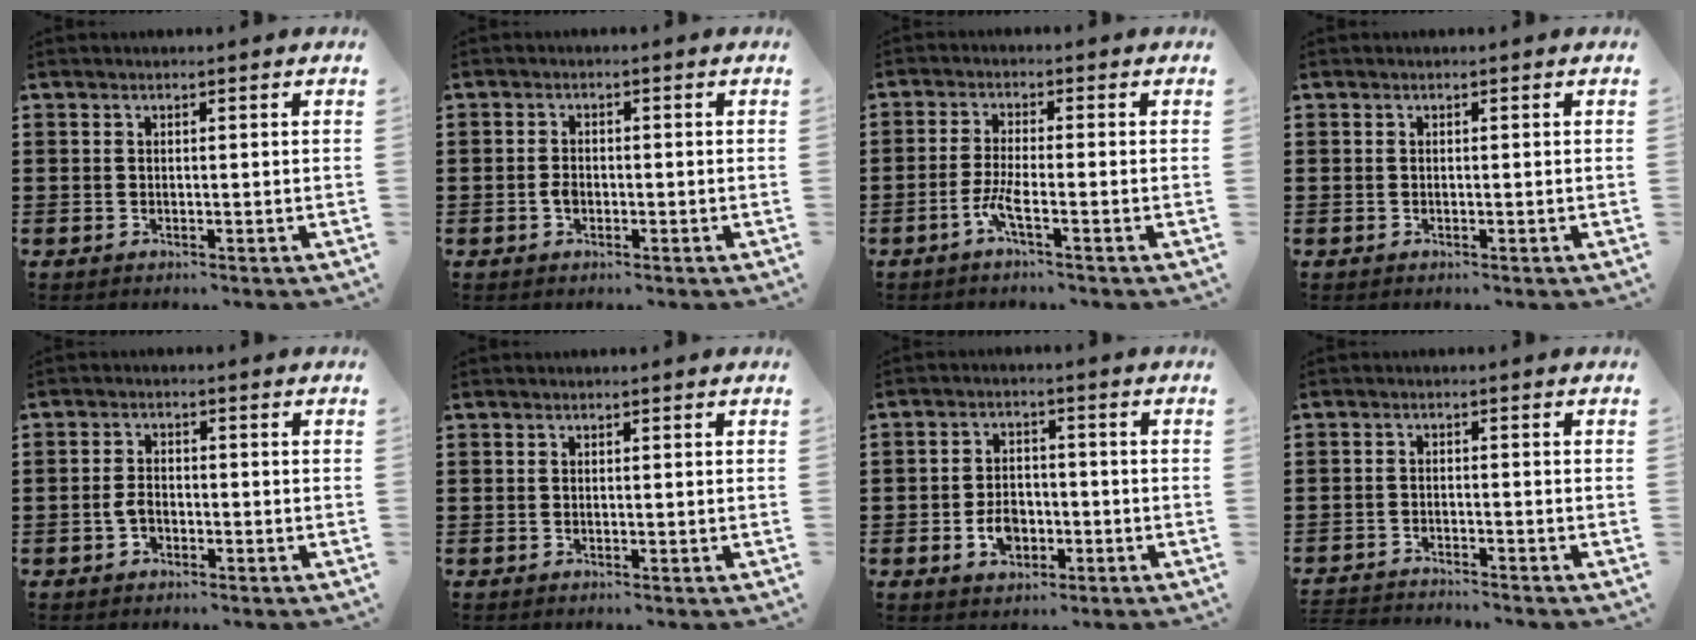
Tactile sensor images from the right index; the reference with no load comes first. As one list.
[{"total": 1.9, "force": [-0.7, 1.2, 1.4], "torque": [-0.033, -0.001, -0.014]}, {"total": 3.9, "force": [-2.2, 0.2, 3.3], "torque": [-0.076, -0.008, -0.045]}, {"total": 0.0}, {"total": 2.6, "force": [-1.0, 1.6, 1.7], "torque": [-0.050, -0.002, -0.025]}, {"total": 0.0}, {"total": 4.4, "force": [-1.5, 3.2, 2.6], "torque": [-0.058, 0.004, -0.029]}, {"total": 2.5, "force": [-2.5, -0.2, -0.2], "torque": [-0.002, -0.001, -0.055]}]